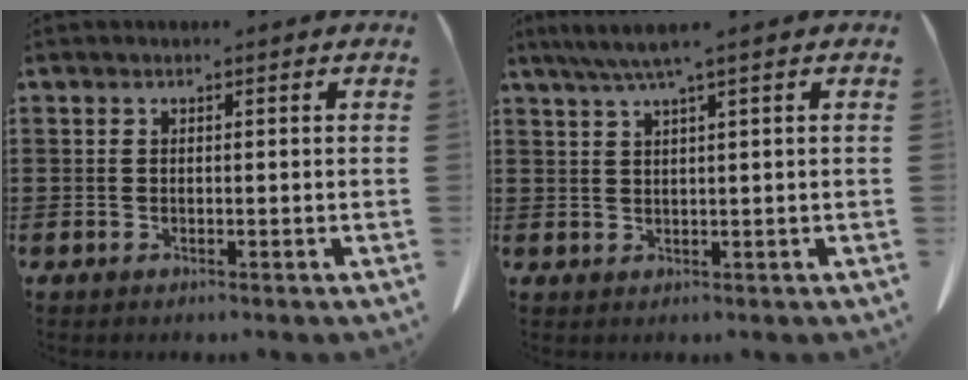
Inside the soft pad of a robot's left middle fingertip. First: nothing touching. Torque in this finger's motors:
{"motor_torque": [0.46, 0.34, 0.34, 0.10]}